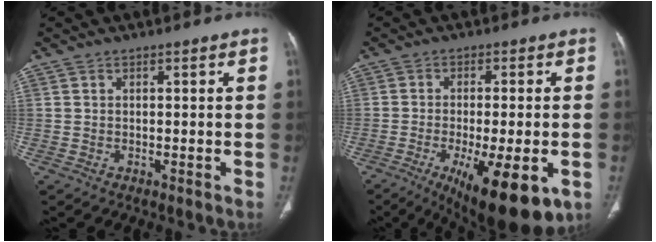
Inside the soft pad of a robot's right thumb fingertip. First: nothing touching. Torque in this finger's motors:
{"motor_torque": [0.73, 2.00, 0.60, 0.36, 0.14]}